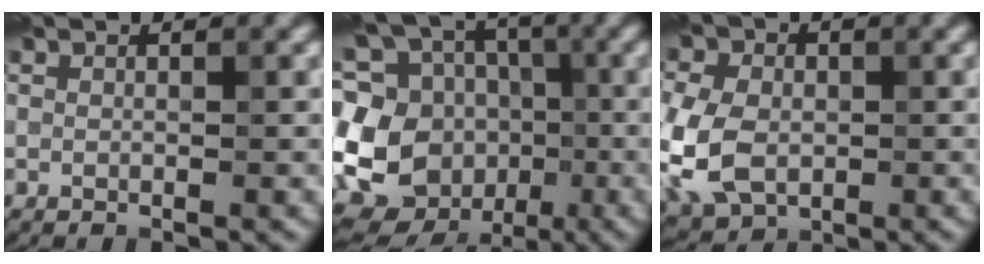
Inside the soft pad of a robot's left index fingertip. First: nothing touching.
{"total": 16.3, "force": [-0.7, 14.4, 7.7], "torque": [-0.189, 0.029, -0.022]}
{"total": 10.8, "force": [-1.7, 8.4, 6.7], "torque": [-0.152, -0.011, -0.058]}